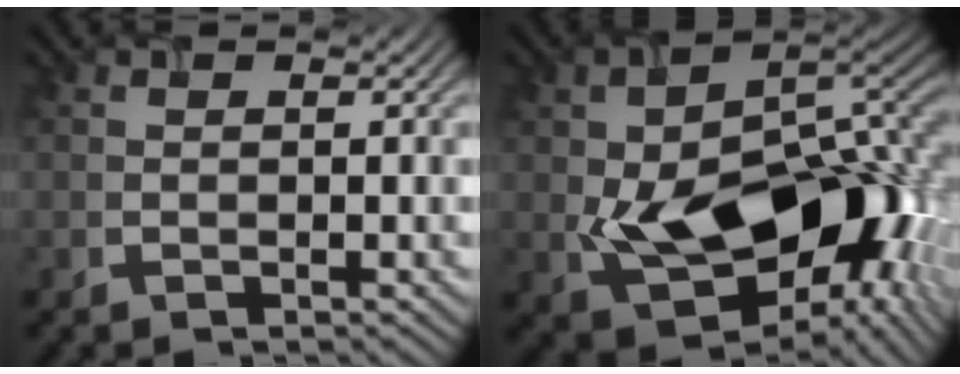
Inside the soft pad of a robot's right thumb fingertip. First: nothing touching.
{"total": 17.9, "force": [-3.8, 10.8, 13.8], "torque": [-0.207, -0.019, -0.057]}